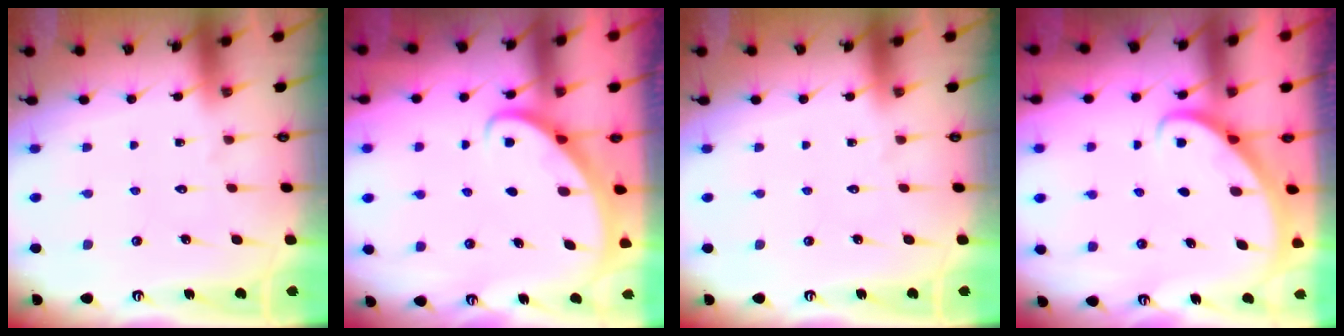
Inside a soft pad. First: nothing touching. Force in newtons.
{"total": 2.9, "press": 2.9, "slide": 0.2}
{"total": 0.0}
{"total": 2.8, "press": 2.8, "slide": 0.2}